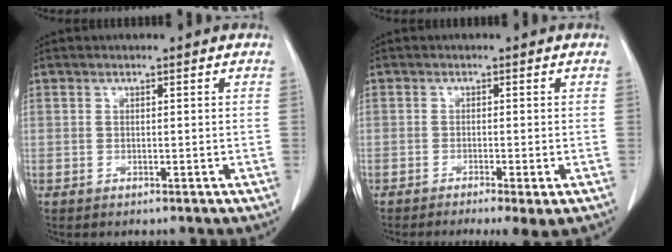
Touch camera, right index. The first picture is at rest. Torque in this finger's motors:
{"motor_torque": [0.57, -0.56, 0.20, 0.05]}